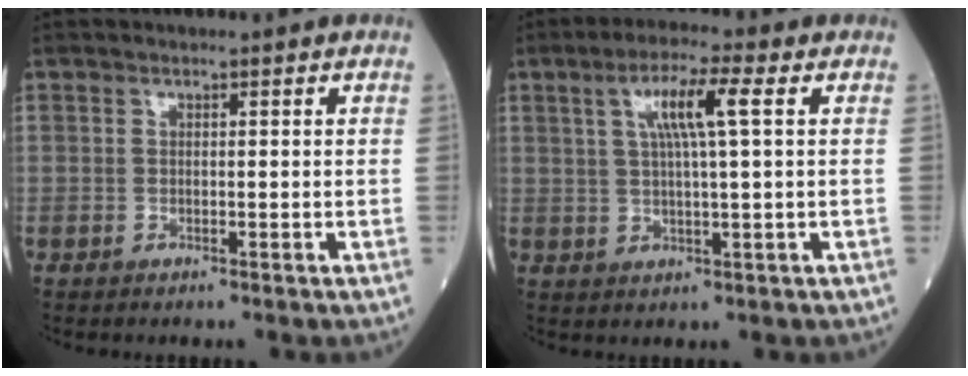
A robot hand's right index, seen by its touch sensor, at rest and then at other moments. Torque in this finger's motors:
{"motor_torque": [0.78, 0.23, 0.40, 0.13]}